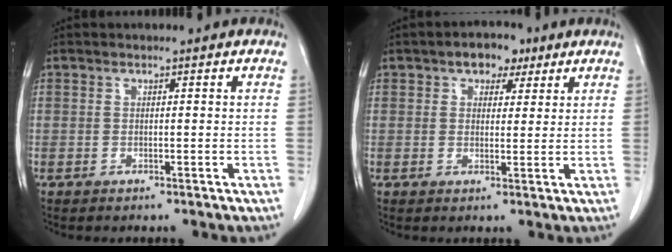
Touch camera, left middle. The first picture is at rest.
{"total": 4.4, "force": [2.5, 2.7, 2.4], "torque": [-0.032, 0.015, 0.037]}